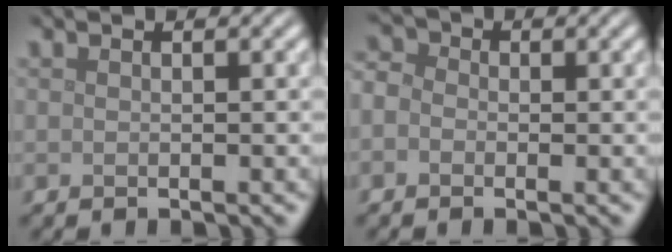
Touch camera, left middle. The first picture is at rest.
{"total": 2.1, "force": [-0.3, 1.8, 1.1], "torque": [-0.018, 0.007, -0.021]}